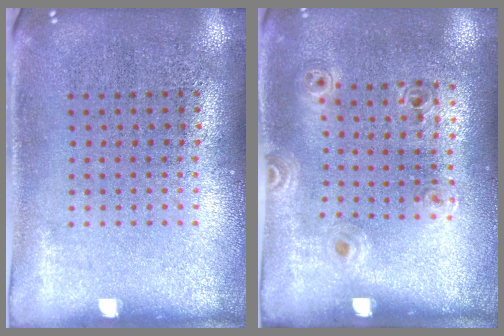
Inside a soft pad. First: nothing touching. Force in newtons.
{"total": 1.1, "press": 0.9, "slide": 0.6}